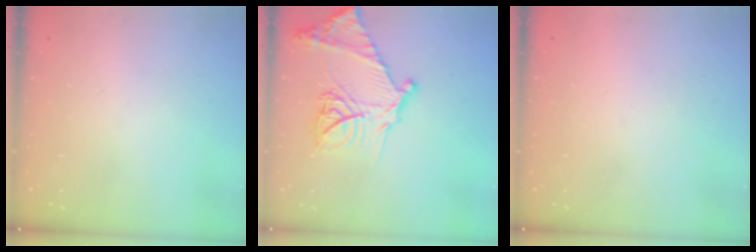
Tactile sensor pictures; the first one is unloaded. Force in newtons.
{"total": 20.3, "press": 20.3, "slide": 1.7}
{"total": 1.5, "press": 1.5, "slide": 0.1}